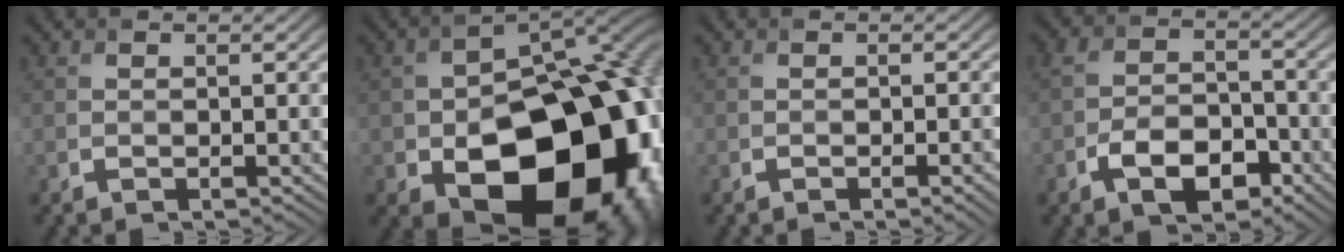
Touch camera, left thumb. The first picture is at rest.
{"total": 21.5, "force": [-6.8, 14.2, 14.7], "torque": [-0.196, -0.053, -0.068]}
{"total": 1.9, "force": [-1.0, 0.5, 1.6], "torque": [-0.020, 0.004, -0.016]}
{"total": 6.1, "force": [-2.9, 3.9, 3.7], "torque": [-0.070, -0.003, -0.057]}